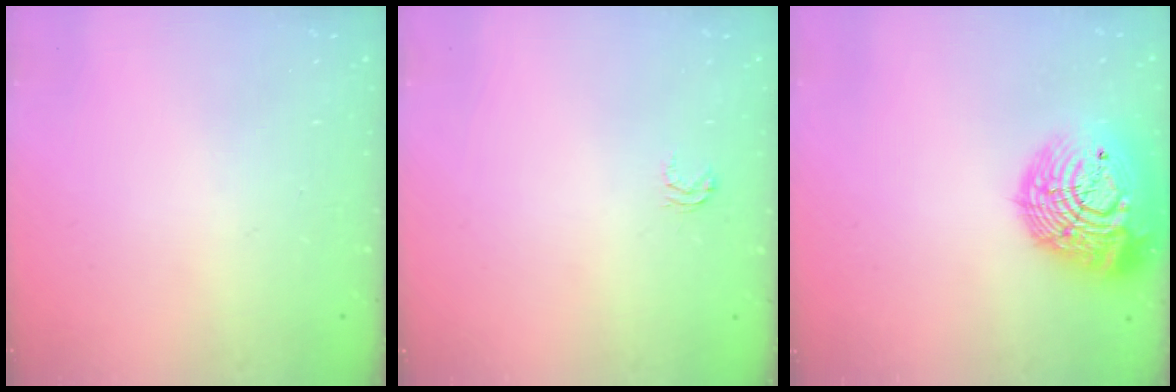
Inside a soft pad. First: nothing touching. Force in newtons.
{"total": 2.6, "press": 2.6, "slide": 0.4}
{"total": 22.1, "press": 22.0, "slide": 2.0}